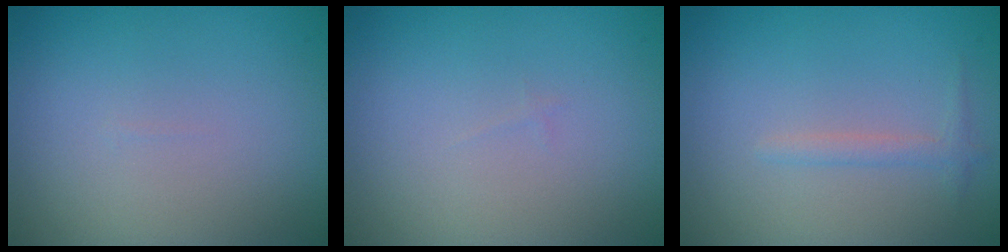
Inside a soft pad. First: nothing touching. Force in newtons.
{"total": 0.0}
{"total": 1.1, "press": 1.1, "slide": 0.1}